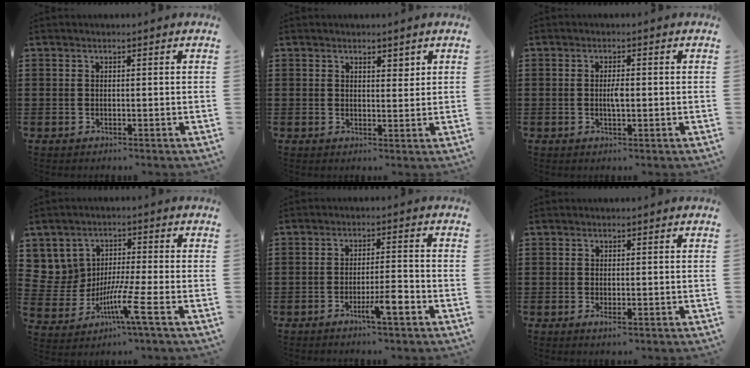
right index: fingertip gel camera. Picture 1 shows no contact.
{"total": 2.1, "force": [1.6, 1.1, 0.8], "torque": [-0.011, 0.002, 0.027]}
{"total": 2.2, "force": [-0.2, 0.7, 2.1], "torque": [-0.041, 0.000, -0.004]}
{"total": 5.7, "force": [-1.9, 2.2, 4.9], "torque": [-0.111, -0.001, -0.039]}
{"total": 5.2, "force": [-2.9, 0.3, 4.3], "torque": [-0.075, -0.009, -0.049]}
{"total": 1.2, "force": [-0.2, 0.3, 1.1], "torque": [-0.022, -0.004, -0.002]}